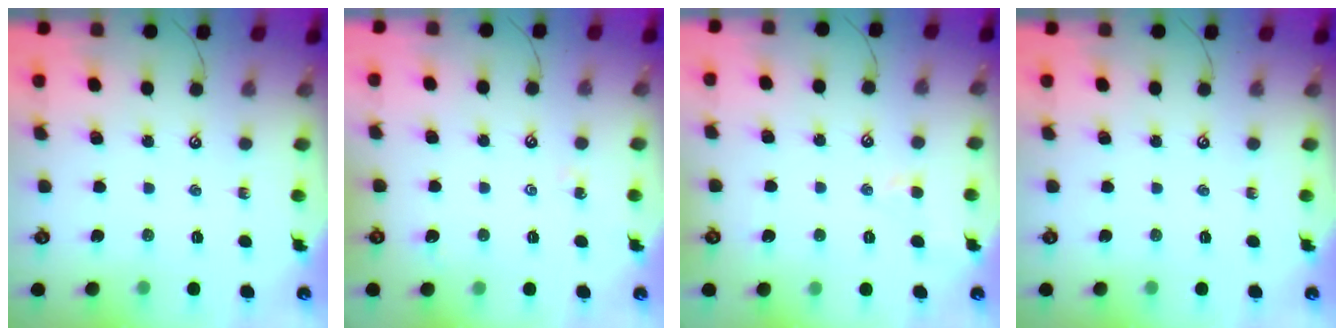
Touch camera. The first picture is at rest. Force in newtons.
{"total": 1.6, "press": 1.5, "slide": 0.4}
{"total": 0.8, "press": 0.5, "slide": 0.7}
{"total": 0.0}